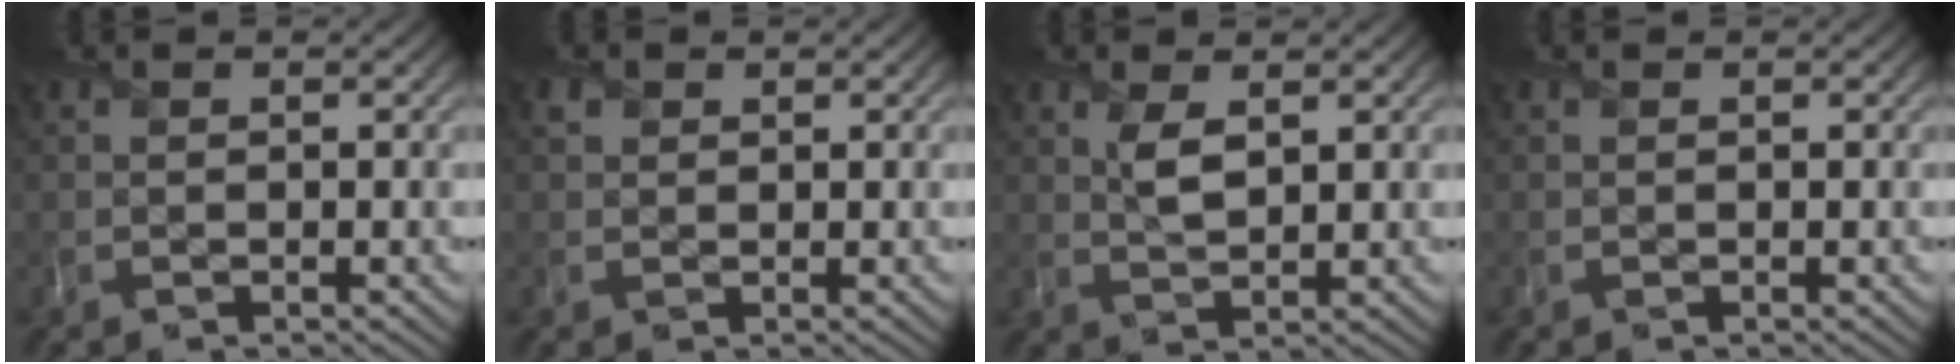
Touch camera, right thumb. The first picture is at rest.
{"total": 1.0, "force": [0.6, 0.8, 0.0], "torque": [0.000, 0.001, 0.013]}
{"total": 2.9, "force": [1.3, 1.3, 2.3], "torque": [-0.051, -0.002, 0.030]}
{"total": 0.0}